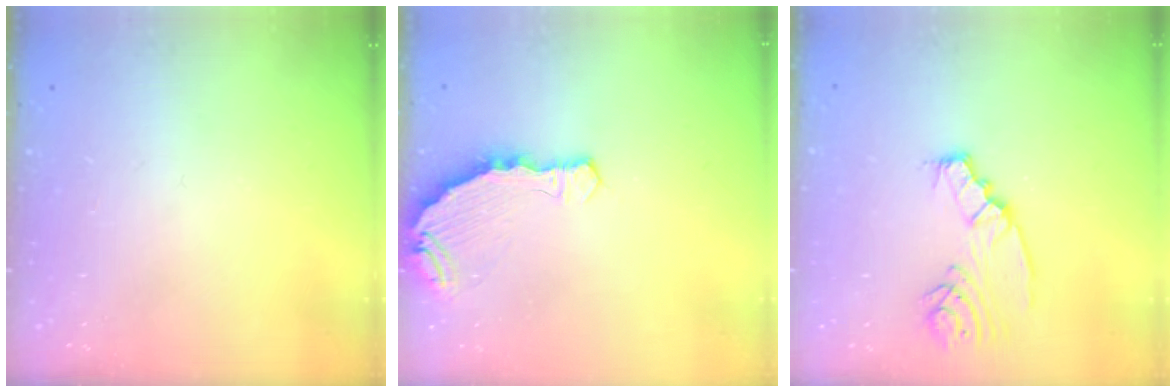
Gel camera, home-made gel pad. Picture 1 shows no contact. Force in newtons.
{"total": 8.0, "press": 6.5, "slide": 4.6}
{"total": 5.6, "press": 5.6, "slide": 0.4}